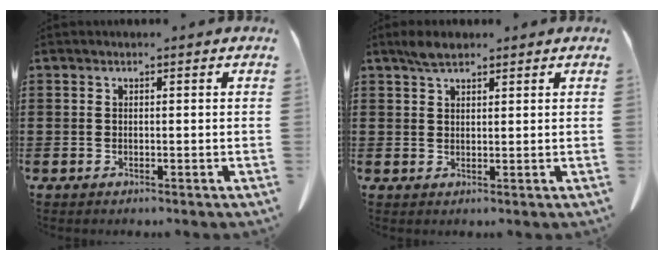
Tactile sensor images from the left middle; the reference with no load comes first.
{"total": 2.8, "force": [2.2, 1.0, 1.5], "torque": [-0.034, 0.003, 0.041]}